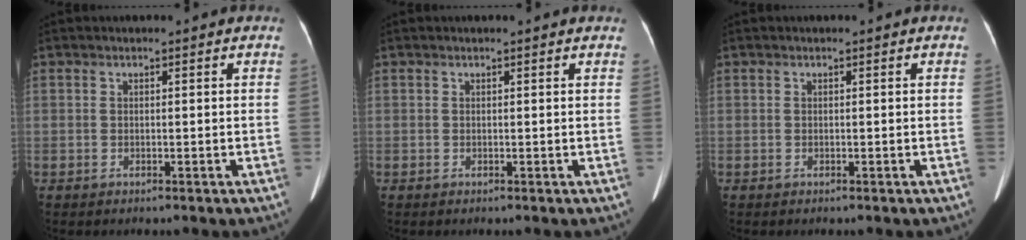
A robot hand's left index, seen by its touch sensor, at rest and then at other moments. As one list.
[{"total": 1.1, "force": [1.1, 0.1, 0.3], "torque": [-0.013, 0.008, 0.007]}, {"total": 0.0}]